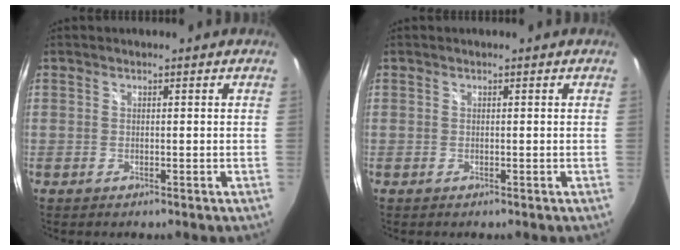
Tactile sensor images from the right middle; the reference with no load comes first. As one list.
[{"total": 0.0}]